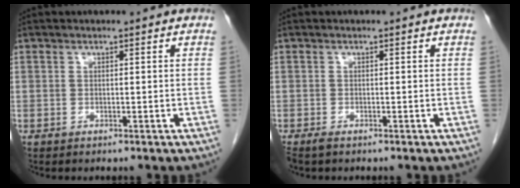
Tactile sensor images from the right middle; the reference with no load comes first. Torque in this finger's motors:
{"motor_torque": [0.26, -0.09, 0.07, 0.02]}